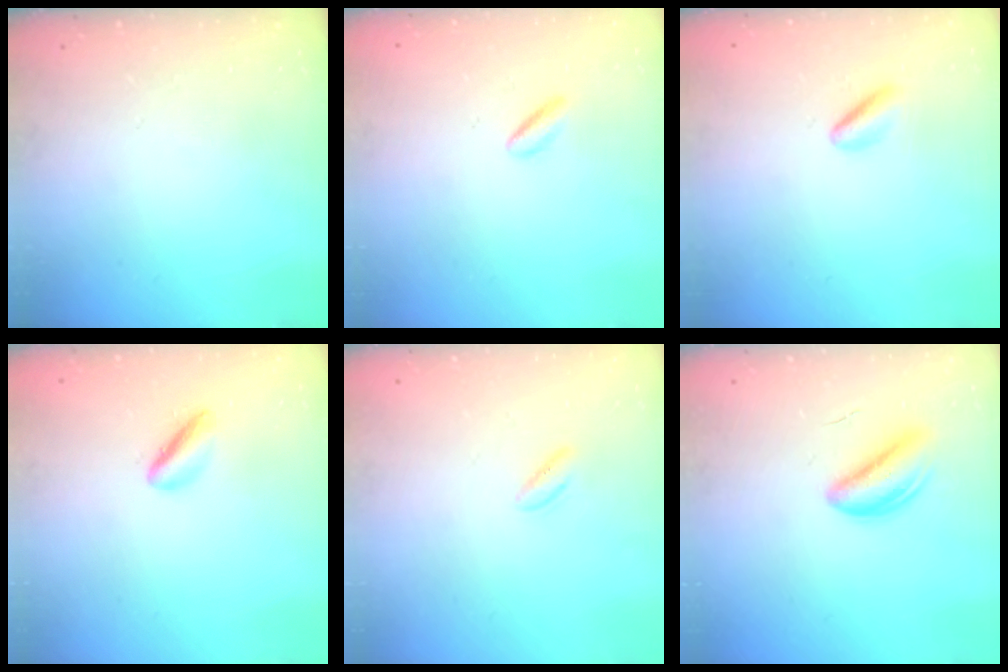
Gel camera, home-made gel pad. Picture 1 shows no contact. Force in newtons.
{"total": 0.8, "press": 0.6, "slide": 0.6}
{"total": 3.0, "press": 2.9, "slide": 1.1}
{"total": 2.4, "press": 2.3, "slide": 0.4}
{"total": 1.4, "press": 1.0, "slide": 0.9}
{"total": 4.2, "press": 4.2, "slide": 0.9}